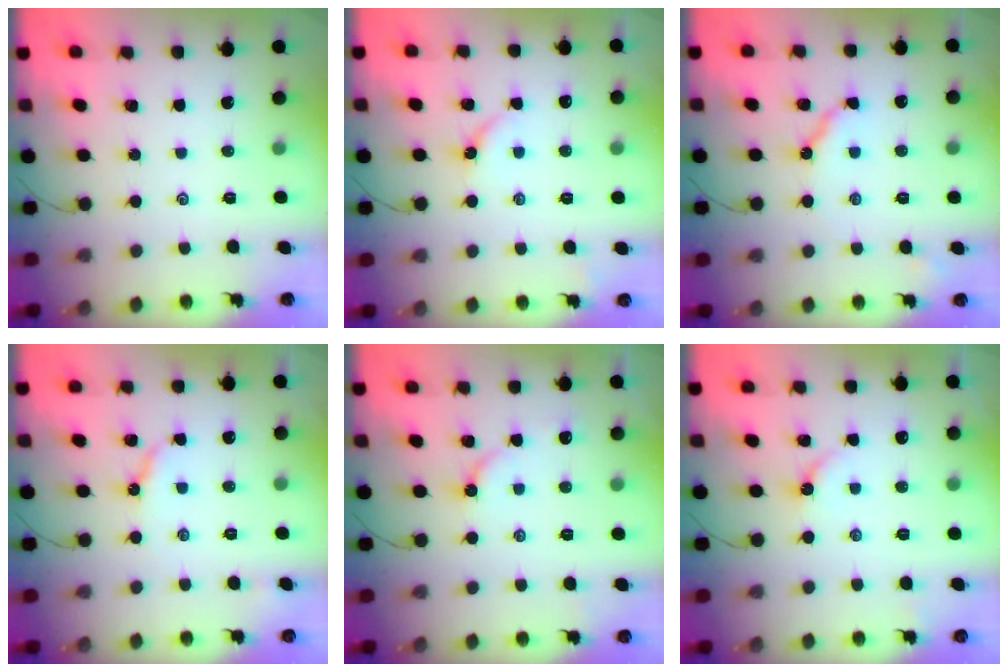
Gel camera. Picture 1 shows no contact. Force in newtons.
{"total": 3.4, "press": 3.4, "slide": 0.6}
{"total": 7.7, "press": 7.7, "slide": 0.7}
{"total": 4.5, "press": 4.5, "slide": 0.2}
{"total": 3.7, "press": 3.7, "slide": 0.4}
{"total": 3.3, "press": 3.3, "slide": 0.6}